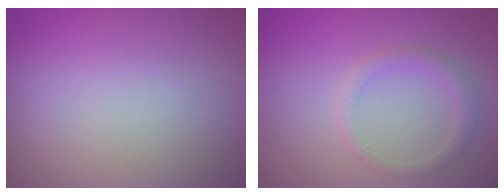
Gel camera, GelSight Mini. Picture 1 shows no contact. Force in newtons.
{"total": 1.8, "press": 1.8, "slide": 0.2}